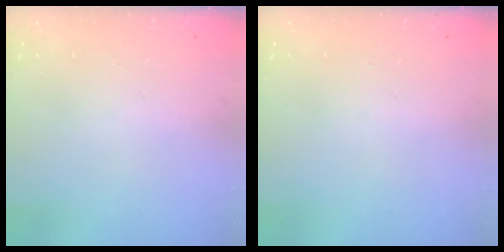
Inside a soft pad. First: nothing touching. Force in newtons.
{"total": 0.0}